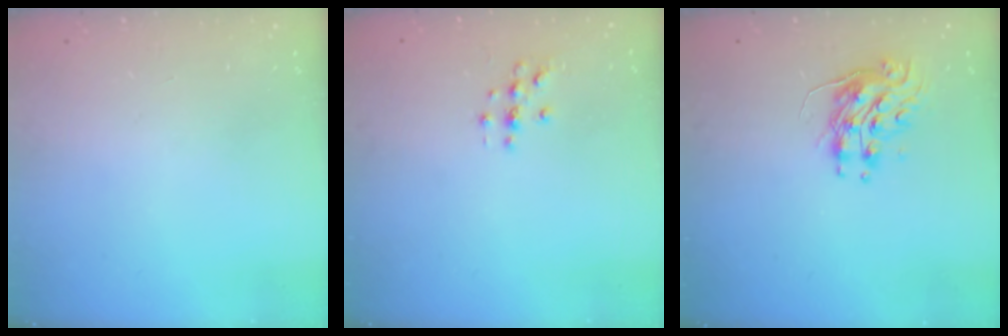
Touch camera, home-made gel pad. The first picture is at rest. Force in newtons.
{"total": 2.0, "press": 2.0, "slide": 0.2}
{"total": 8.8, "press": 8.8, "slide": 0.3}